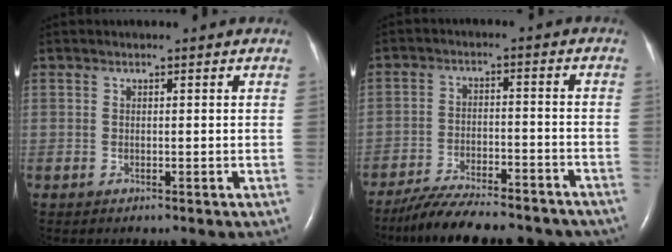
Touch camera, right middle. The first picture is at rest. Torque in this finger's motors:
{"motor_torque": [1.09, -1.05, 0.41, 0.12]}